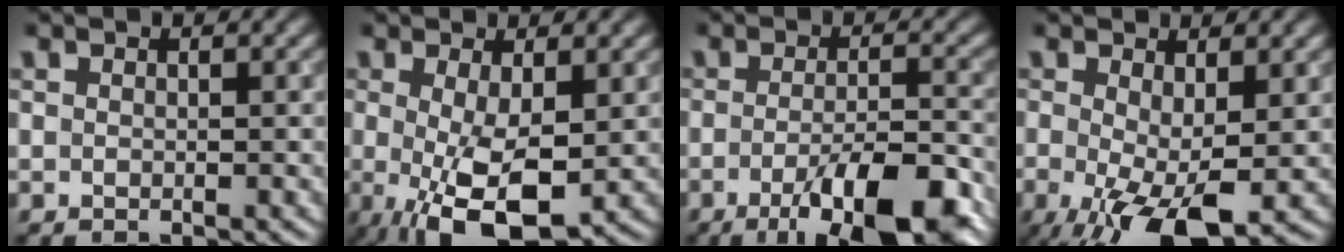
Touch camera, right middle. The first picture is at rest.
{"total": 6.9, "force": [-1.0, 2.7, 6.3], "torque": [-0.122, -0.018, -0.011]}
{"total": 9.8, "force": [-5.1, 2.8, 7.9], "torque": [-0.116, -0.013, -0.078]}
{"total": 8.3, "force": [-2.4, 3.6, 7.1], "torque": [-0.139, -0.023, -0.034]}